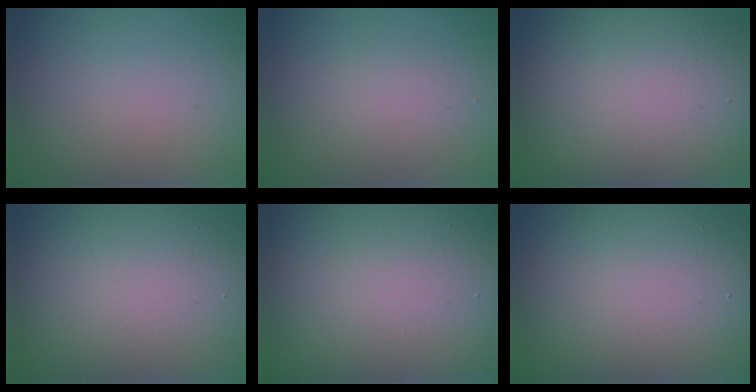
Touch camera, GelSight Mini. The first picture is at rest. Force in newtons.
{"total": 1.8, "press": 1.8, "slide": 0.1}
{"total": 12.2, "press": 12.2, "slide": 0.3}
{"total": 13.7, "press": 13.7, "slide": 1.0}
{"total": 25.8, "press": 25.7, "slide": 1.5}
{"total": 15.3, "press": 15.3, "slide": 1.0}